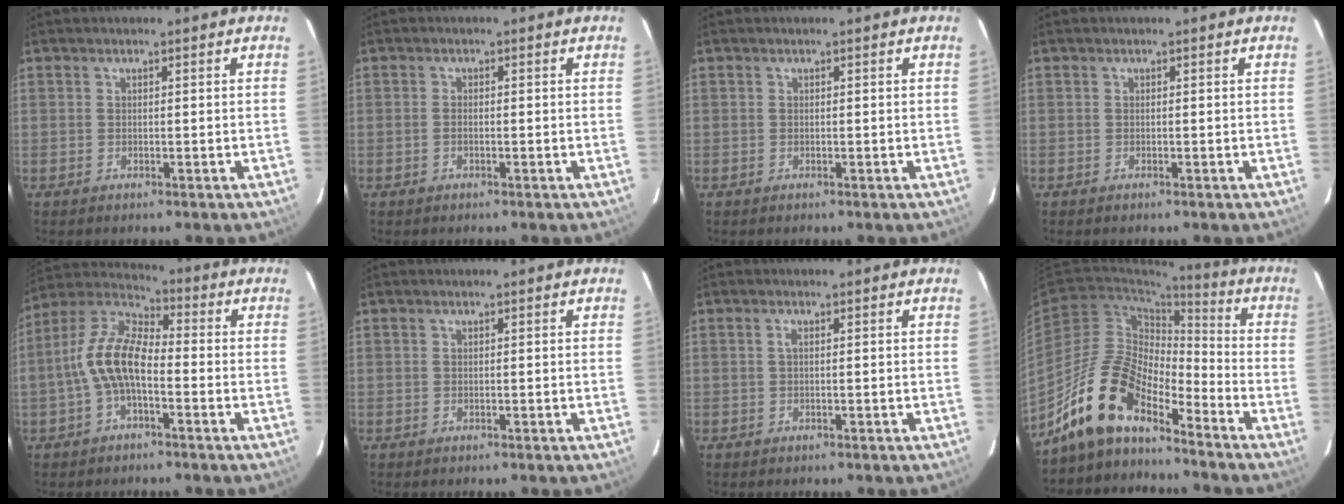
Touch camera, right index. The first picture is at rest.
{"total": 0.8, "force": [-0.4, 0.4, 0.6], "torque": [-0.014, 0.002, -0.007]}
{"total": 0.0}
{"total": 0.0}
{"total": 10.4, "force": [-2.6, 4.7, 8.9], "torque": [-0.193, 0.018, -0.054]}
{"total": 0.0}
{"total": 0.7, "force": [0.0, 0.0, 0.7], "torque": [-0.014, 0.003, -0.002]}
{"total": 13.9, "force": [-11.3, 4.7, 6.6], "torque": [-0.125, 0.011, -0.227]}